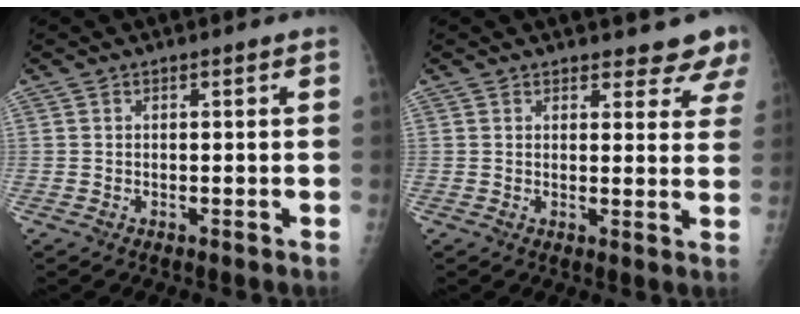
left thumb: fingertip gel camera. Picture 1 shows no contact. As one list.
[{"total": 7.4, "force": [6.7, 2.6, 1.4], "torque": [0.030, -0.031, 0.055]}]